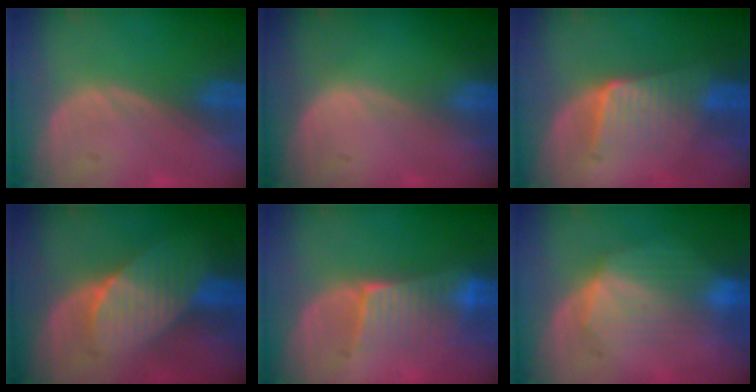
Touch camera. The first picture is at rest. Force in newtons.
{"total": 0.0}
{"total": 6.8, "press": 5.9, "slide": 3.3}
{"total": 7.5, "press": 6.7, "slide": 3.4}
{"total": 6.5, "press": 6.1, "slide": 2.4}
{"total": 7.3, "press": 7.0, "slide": 1.8}